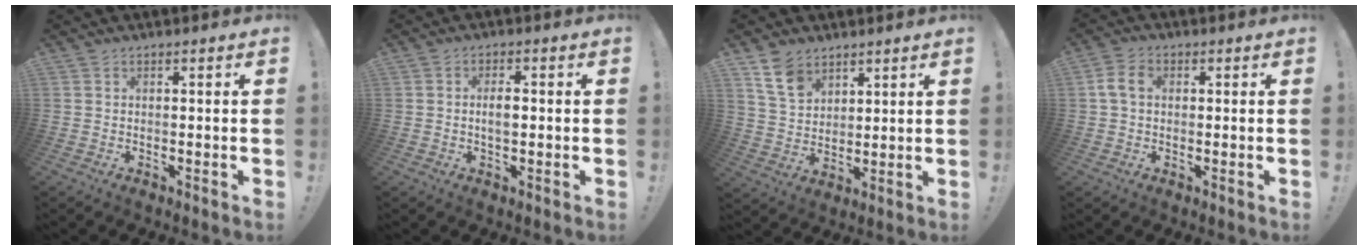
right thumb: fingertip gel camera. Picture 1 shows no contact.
{"total": 3.6, "force": [-0.1, 1.6, 3.2], "torque": [-0.052, -0.001, -0.008]}
{"total": 10.2, "force": [6.8, 6.3, 4.3], "torque": [-0.080, -0.030, 0.134]}
{"total": 6.0, "force": [1.0, 4.2, 4.2], "torque": [-0.080, 0.010, 0.021]}